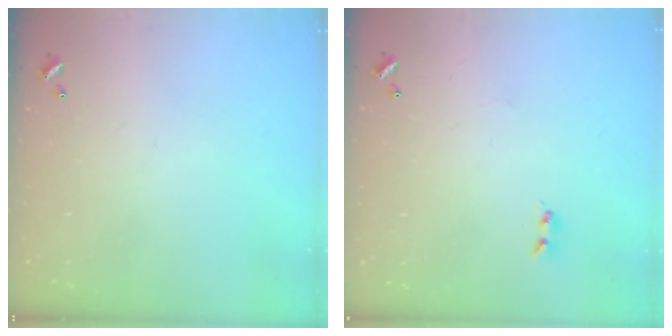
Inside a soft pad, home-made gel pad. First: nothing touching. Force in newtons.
{"total": 2.2, "press": 2.1, "slide": 0.6}